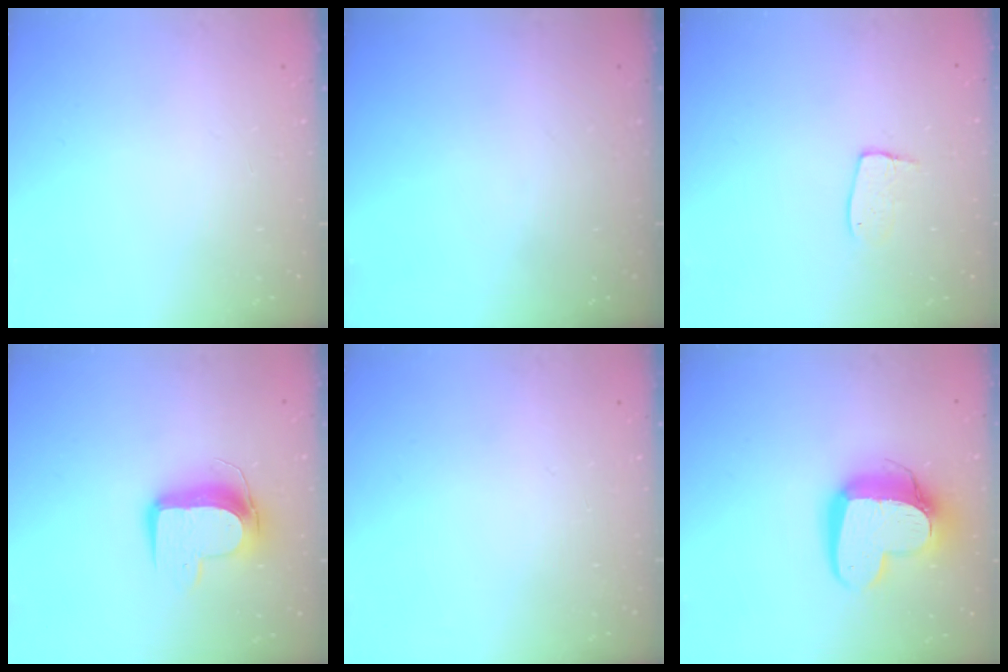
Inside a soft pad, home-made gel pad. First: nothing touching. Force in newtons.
{"total": 0.0}
{"total": 5.9, "press": 5.9, "slide": 0.4}
{"total": 10.5, "press": 10.4, "slide": 0.8}
{"total": 0.0}
{"total": 14.4, "press": 14.3, "slide": 1.3}